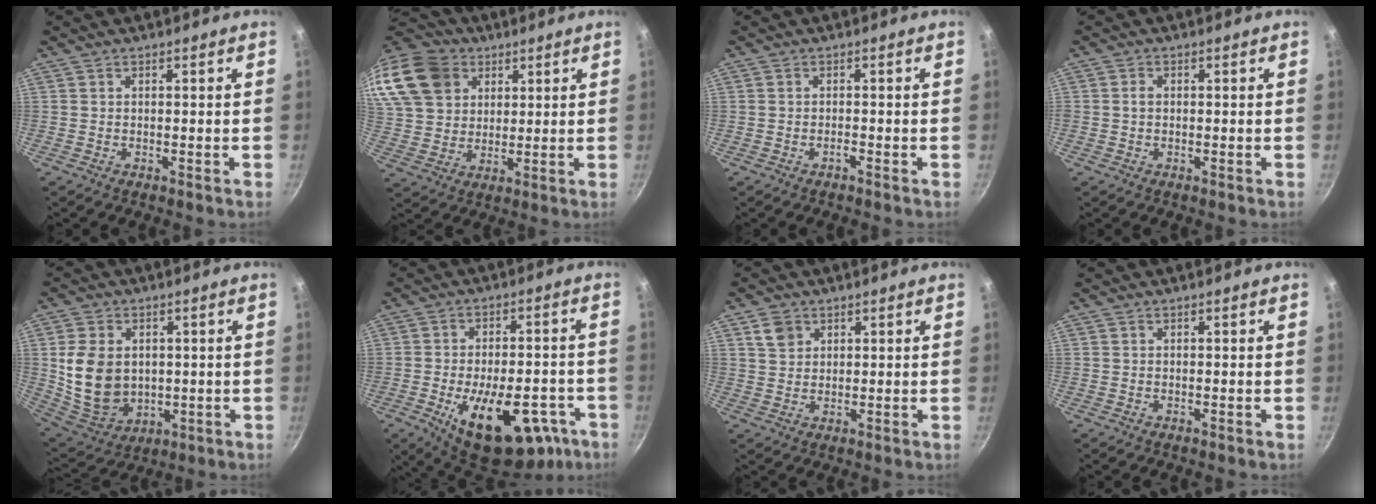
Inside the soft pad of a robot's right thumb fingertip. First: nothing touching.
{"total": 20.9, "force": [9.7, 15.7, 9.8], "torque": [-0.214, 0.014, 0.187]}
{"total": 0.7, "force": [-0.6, 0.1, 0.3], "torque": [-0.006, 0.007, -0.013]}
{"total": 1.3, "force": [0.0, 1.0, 0.8], "torque": [-0.014, 0.006, -0.001]}
{"total": 13.2, "force": [1.1, 10.1, 8.5], "torque": [-0.143, -0.020, 0.040]}
{"total": 22.1, "force": [-9.4, 11.2, 16.6], "torque": [-0.202, 0.023, -0.120]}
{"total": 3.7, "force": [1.8, 2.9, 1.5], "torque": [-0.012, 0.001, 0.036]}
{"total": 0.0}